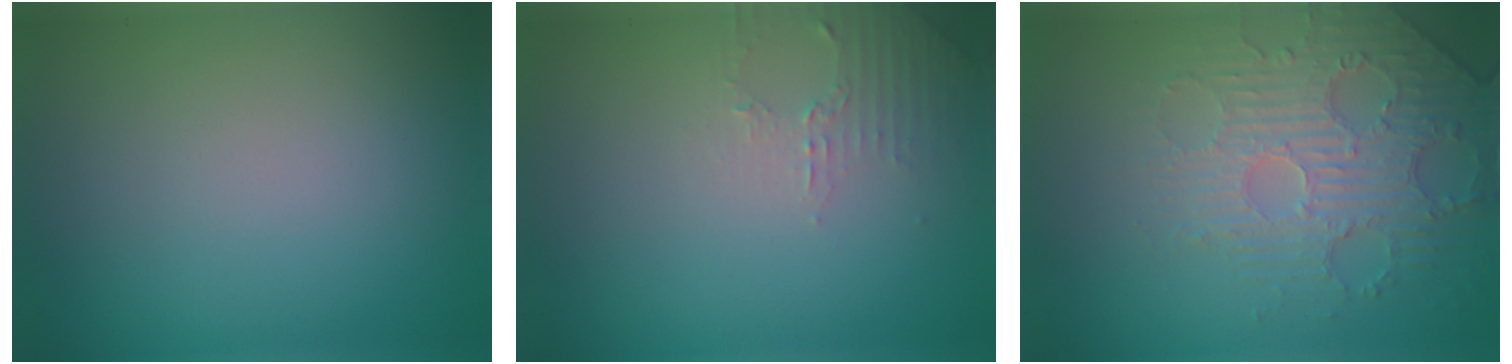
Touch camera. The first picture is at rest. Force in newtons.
{"total": 1.8, "press": 1.7, "slide": 0.5}
{"total": 4.6, "press": 3.6, "slide": 2.9}